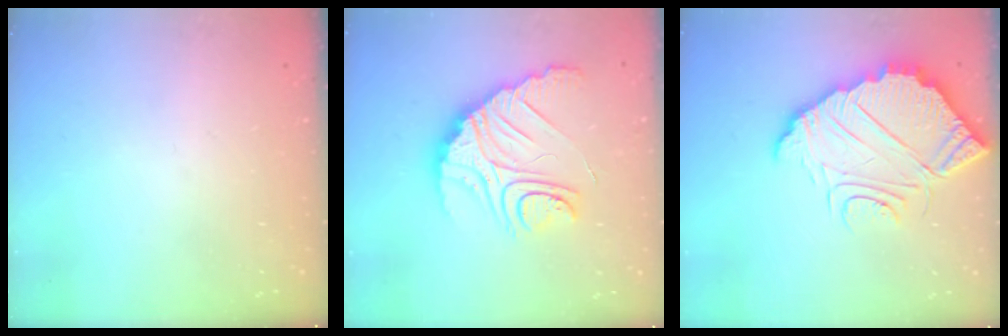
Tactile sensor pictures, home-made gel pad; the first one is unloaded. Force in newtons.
{"total": 15.3, "press": 15.3, "slide": 1.3}
{"total": 12.7, "press": 12.7, "slide": 0.9}